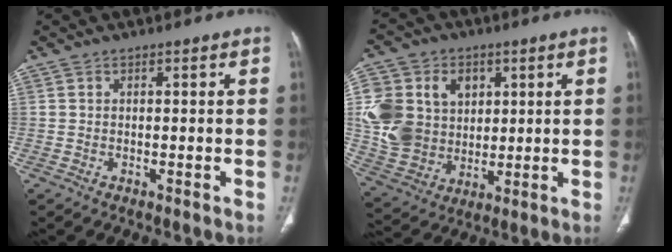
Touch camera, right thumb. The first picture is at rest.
{"total": 18.0, "force": [3.5, 14.7, 9.7], "torque": [-0.176, 0.008, 0.082]}